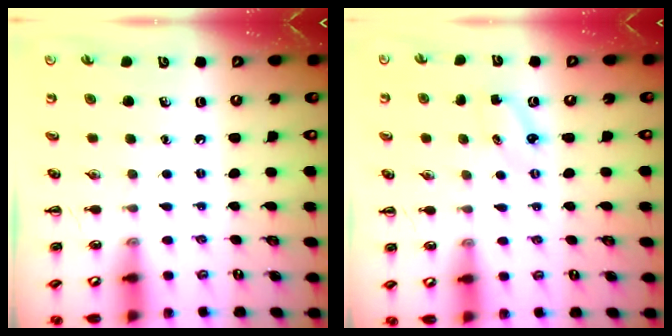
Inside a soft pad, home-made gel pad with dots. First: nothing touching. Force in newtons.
{"total": 2.8, "press": 2.7, "slide": 0.7}